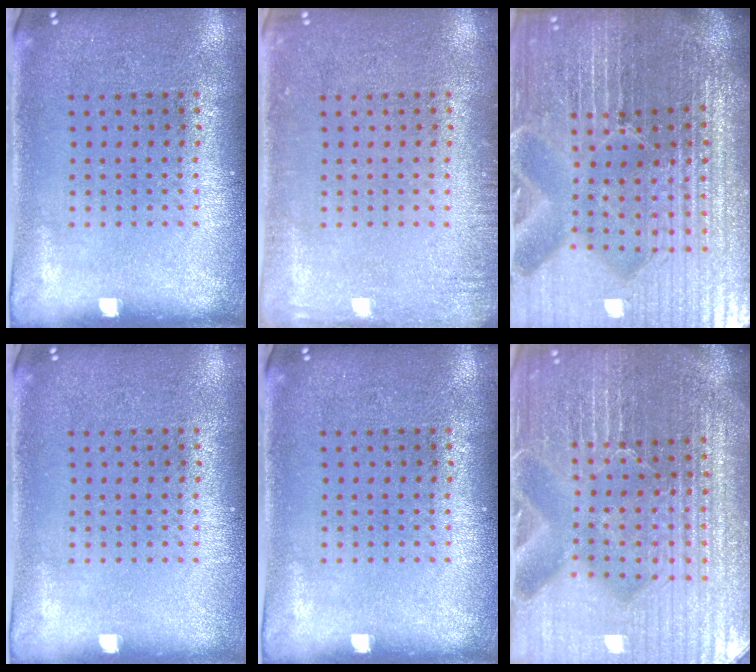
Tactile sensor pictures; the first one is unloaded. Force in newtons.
{"total": 1.5, "press": 1.4, "slide": 0.2}
{"total": 7.3, "press": 6.4, "slide": 3.6}
{"total": 0.0}
{"total": 0.0}
{"total": 6.3, "press": 5.6, "slide": 2.8}